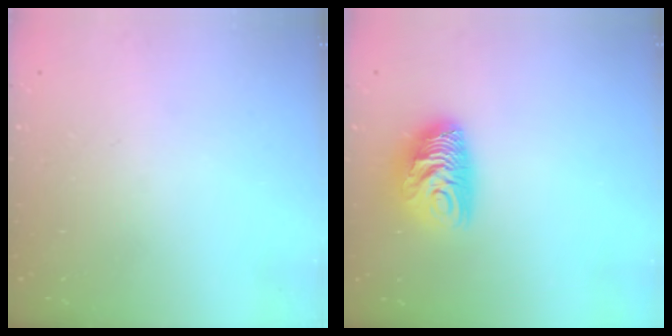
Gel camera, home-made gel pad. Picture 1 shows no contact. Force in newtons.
{"total": 10.3, "press": 10.3, "slide": 0.5}